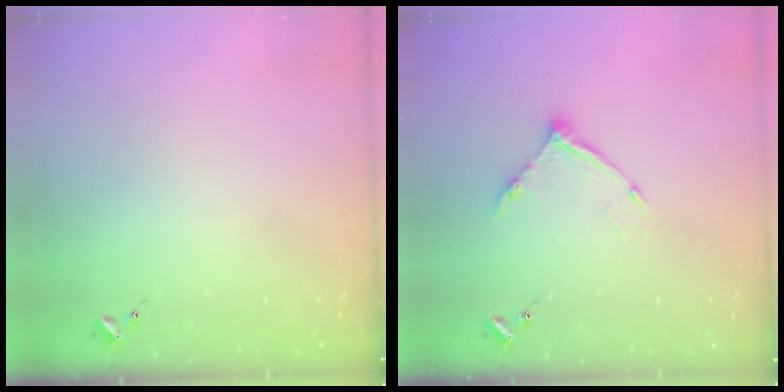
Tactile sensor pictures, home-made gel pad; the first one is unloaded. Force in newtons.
{"total": 10.0, "press": 9.9, "slide": 0.7}